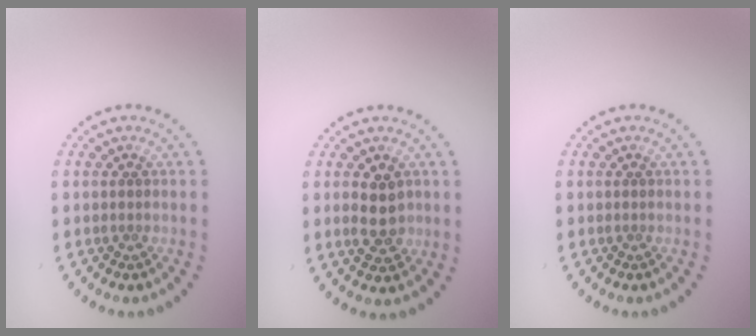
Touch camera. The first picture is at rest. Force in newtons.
{"total": 3.0, "press": 3.0, "slide": 0.2}
{"total": 0.0}